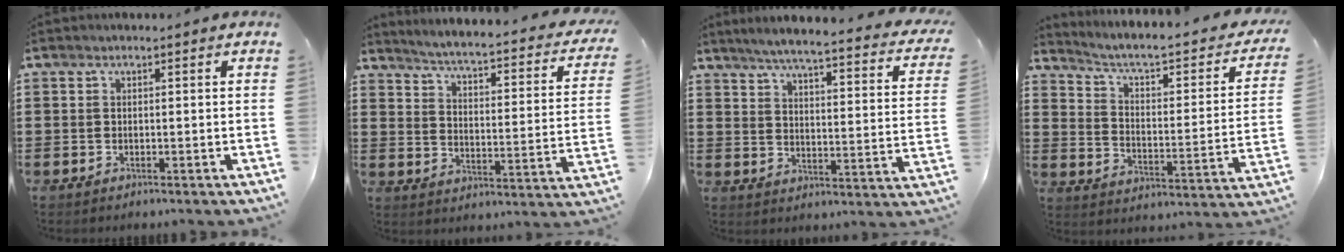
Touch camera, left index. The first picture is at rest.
{"total": 3.0, "force": [2.3, -0.6, 1.8], "torque": [-0.052, -0.036, 0.025]}
{"total": 4.5, "force": [3.7, -0.5, 2.5], "torque": [-0.069, -0.034, 0.054]}
{"total": 3.6, "force": [2.4, 0.7, 2.6], "torque": [-0.067, -0.030, 0.028]}